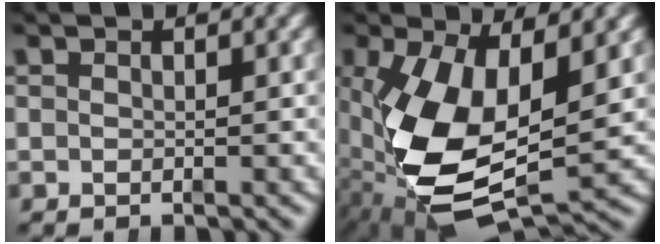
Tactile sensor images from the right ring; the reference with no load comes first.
{"total": 11.7, "force": [-2.0, 6.5, 9.5], "torque": [-0.226, -0.056, 0.004]}